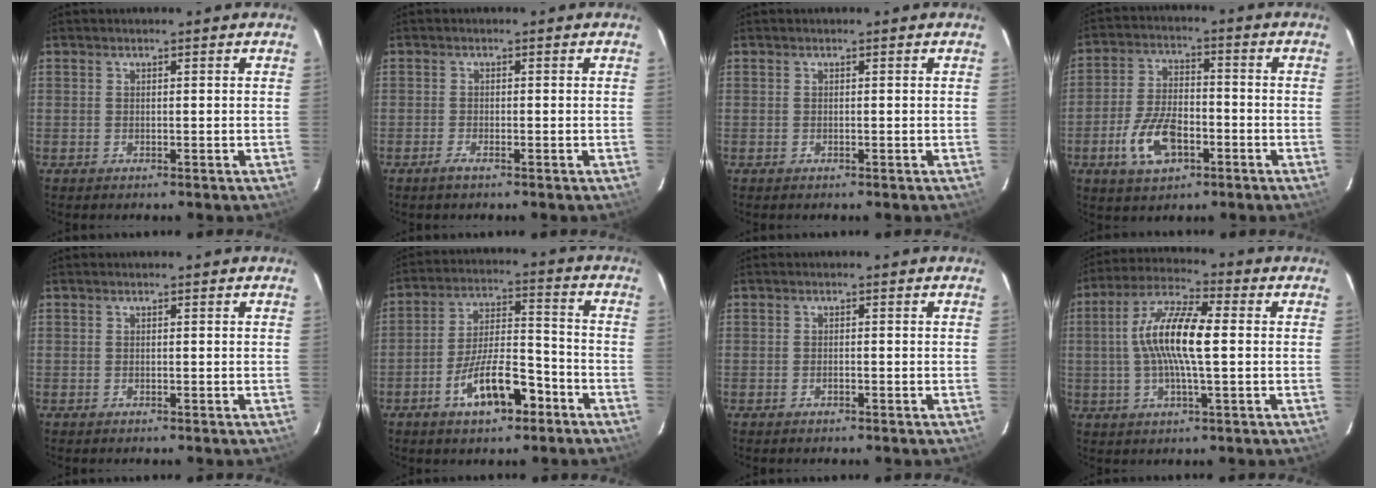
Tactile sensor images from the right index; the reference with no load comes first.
{"total": 1.5, "force": [-1.1, 0.2, 0.9], "torque": [-0.024, -0.002, -0.023]}
{"total": 0.0}
{"total": 10.6, "force": [-4.5, 5.6, 7.8], "torque": [-0.165, 0.005, -0.075]}
{"total": 0.0}
{"total": 11.9, "force": [-6.4, 4.2, 9.1], "torque": [-0.168, 0.010, -0.103]}
{"total": 0.7, "force": [-0.5, 0.2, 0.5], "torque": [-0.010, 0.003, -0.009]}
{"total": 12.4, "force": [0.4, 2.7, 12.1], "torque": [-0.237, 0.014, 0.000]}